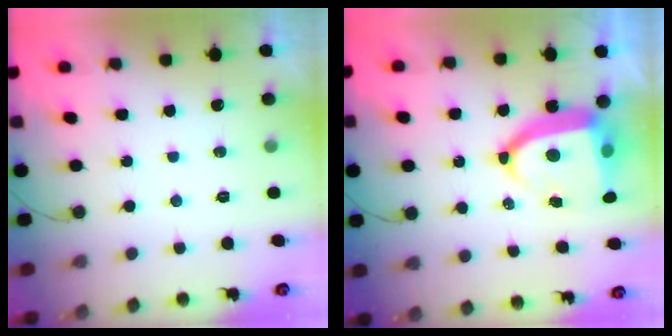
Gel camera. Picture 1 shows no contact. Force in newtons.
{"total": 11.8, "press": 11.7, "slide": 1.5}